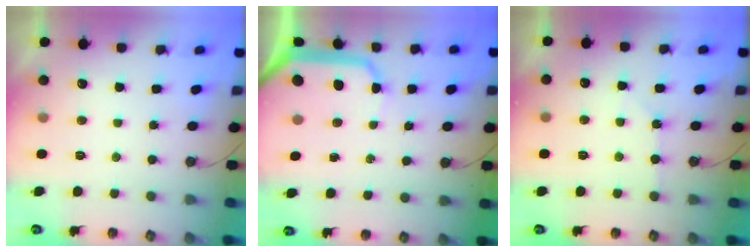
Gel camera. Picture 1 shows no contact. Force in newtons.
{"total": 10.0, "press": 9.9, "slide": 1.2}
{"total": 5.1, "press": 5.0, "slide": 0.8}